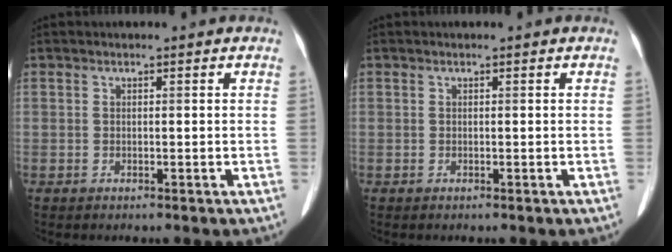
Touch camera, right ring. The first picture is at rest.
{"total": 0.0}